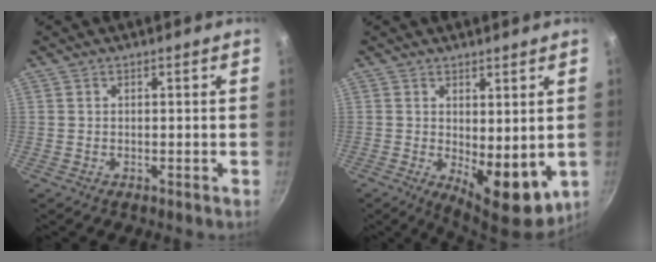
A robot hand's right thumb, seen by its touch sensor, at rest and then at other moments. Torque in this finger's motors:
{"motor_torque": [-0.32, 1.04, 0.41, -0.11, 0.04]}